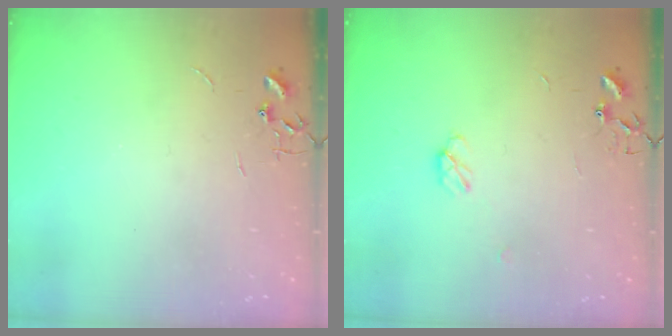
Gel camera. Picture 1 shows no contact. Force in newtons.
{"total": 4.3, "press": 4.3, "slide": 0.6}